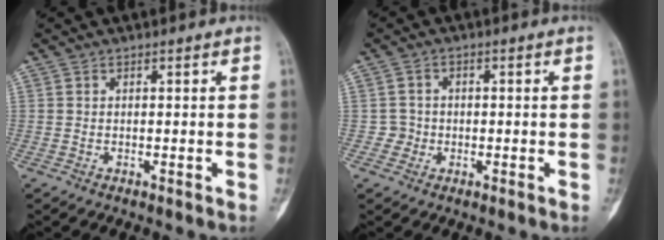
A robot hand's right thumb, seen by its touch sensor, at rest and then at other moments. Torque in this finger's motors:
{"motor_torque": [0.46, 0.14, -0.27, 0.21, -0.13]}